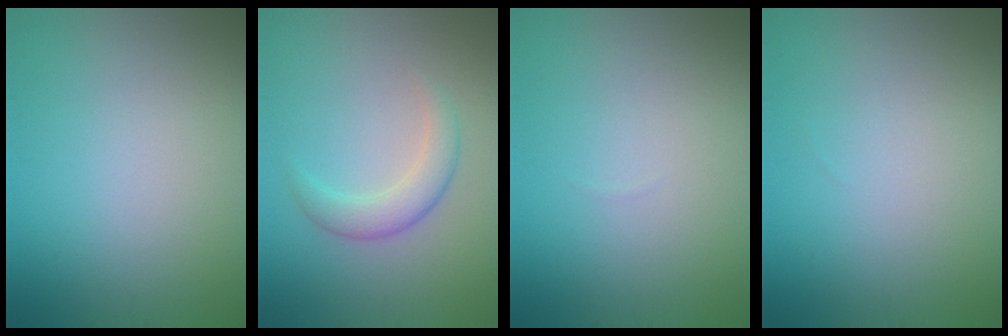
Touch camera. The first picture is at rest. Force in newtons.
{"total": 2.5, "press": 2.5, "slide": 0.1}
{"total": 0.0}
{"total": 0.0}